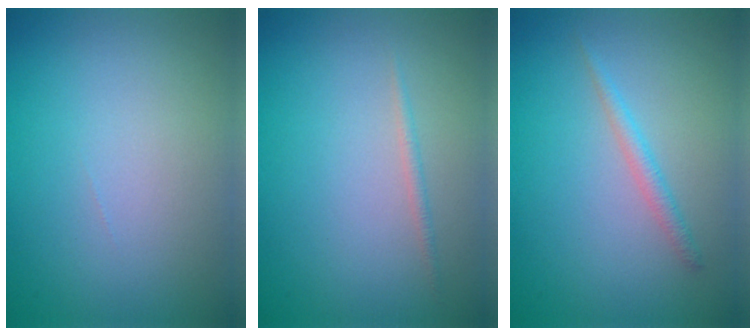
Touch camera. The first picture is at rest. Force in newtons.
{"total": 0.7, "press": 0.7, "slide": 0.0}
{"total": 1.3, "press": 1.3, "slide": 0.1}